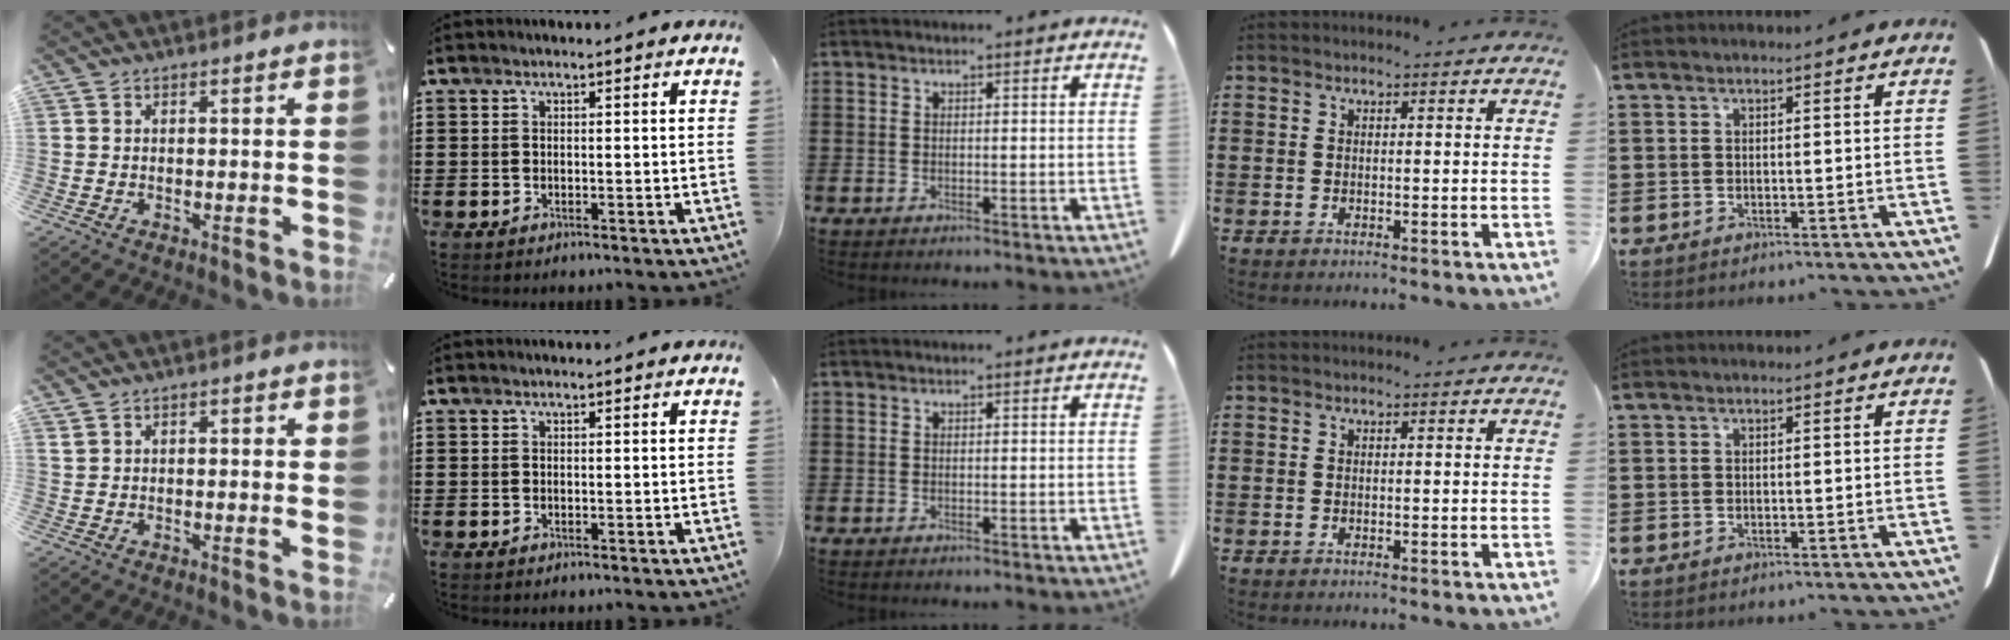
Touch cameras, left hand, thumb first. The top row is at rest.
{"thumb": {"total": 1.7, "force": [1.1, 0.7, 1.0], "torque": [-0.021, -0.001, 0.022]}}